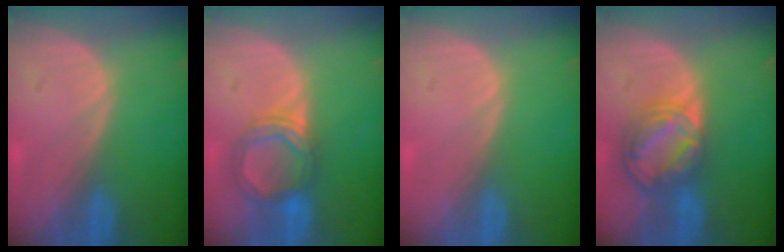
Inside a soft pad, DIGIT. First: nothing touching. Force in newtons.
{"total": 5.5, "press": 5.4, "slide": 1.2}
{"total": 0.0}
{"total": 8.7, "press": 7.3, "slide": 4.6}